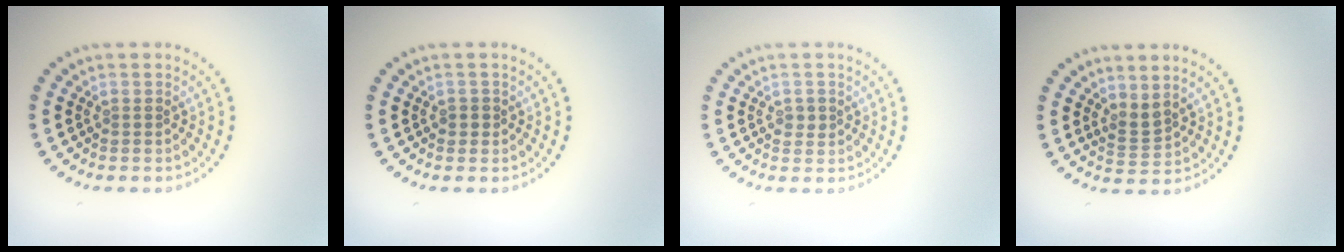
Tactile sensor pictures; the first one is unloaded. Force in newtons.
{"total": 0.9, "press": 0.8, "slide": 0.4}
{"total": 1.2, "press": 1.2, "slide": 0.1}
{"total": 1.7, "press": 1.3, "slide": 1.2}